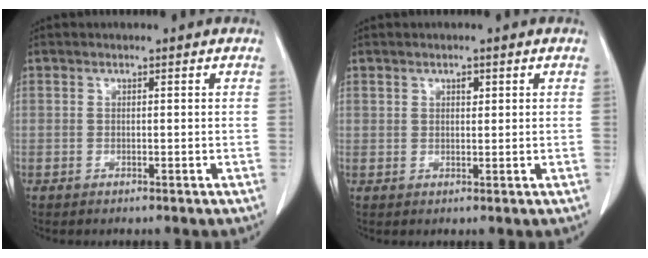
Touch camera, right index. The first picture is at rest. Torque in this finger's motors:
{"motor_torque": [0.00, 0.00, 0.00, 0.00]}